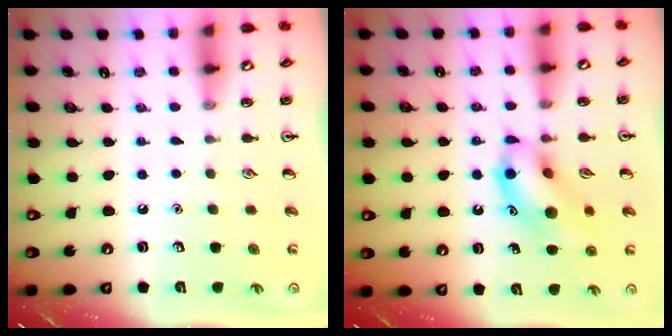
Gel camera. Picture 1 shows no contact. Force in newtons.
{"total": 12.4, "press": 12.3, "slide": 2.0}